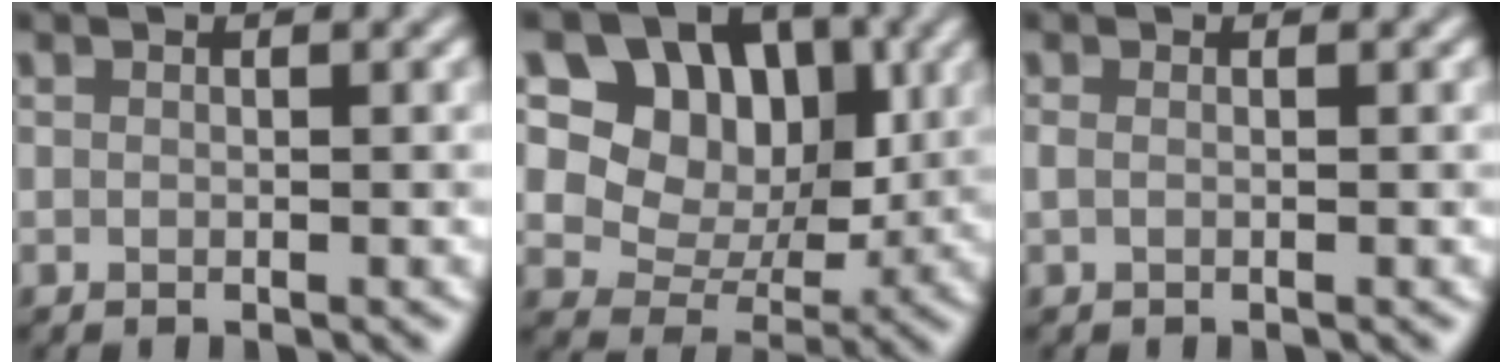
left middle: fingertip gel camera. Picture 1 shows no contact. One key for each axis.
{"total": 8.5, "fx": 2.8, "fy": 6.9, "fz": 4.2, "tx": -0.066, "ty": 0.003, "tz": 0.034}
{"total": 0.6, "fx": 0.0, "fy": 0.2, "fz": 0.5, "tx": -0.011, "ty": 0.001, "tz": -0.001}